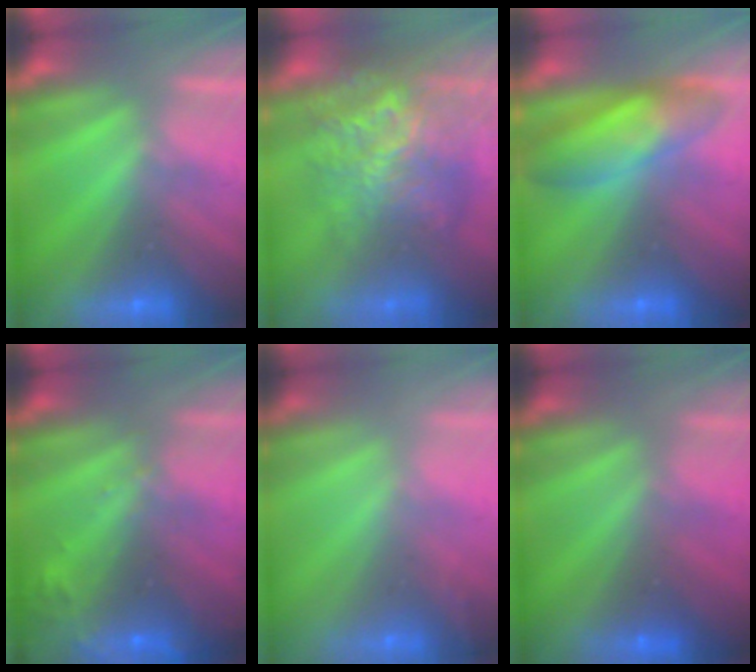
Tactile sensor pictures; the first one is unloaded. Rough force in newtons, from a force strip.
{"total": 10.8}
{"total": 7.7}
{"total": 6.7}
{"total": 1.4}
{"total": 1.7}